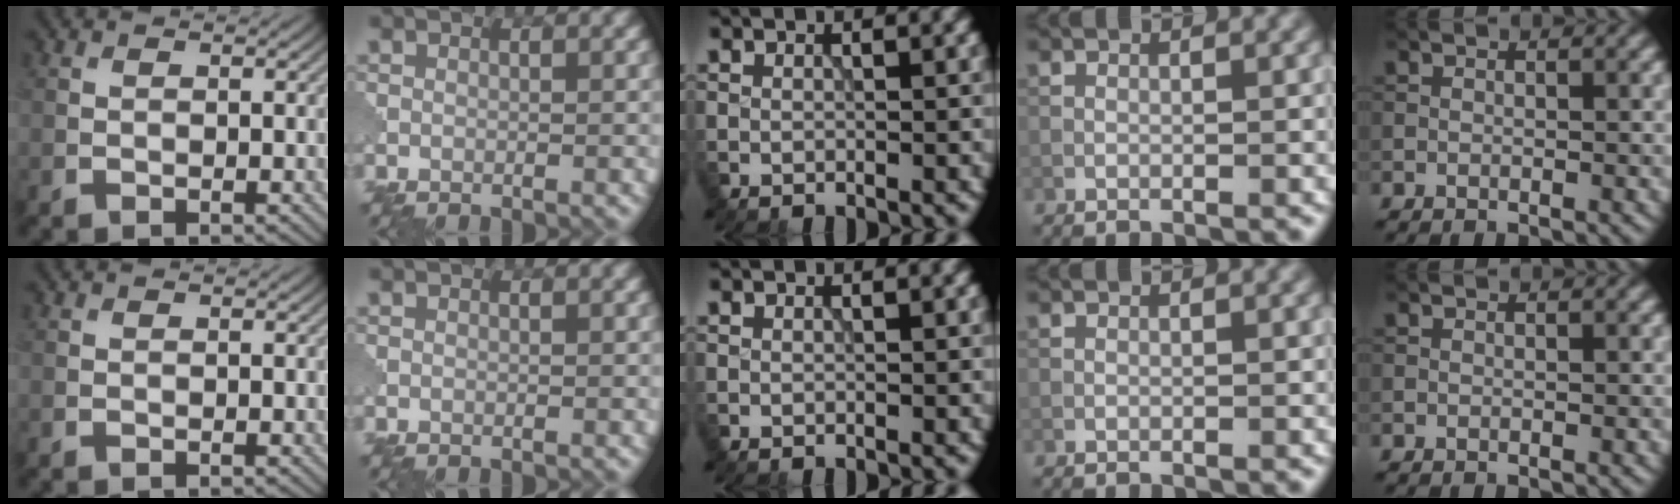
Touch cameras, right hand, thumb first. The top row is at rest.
{}